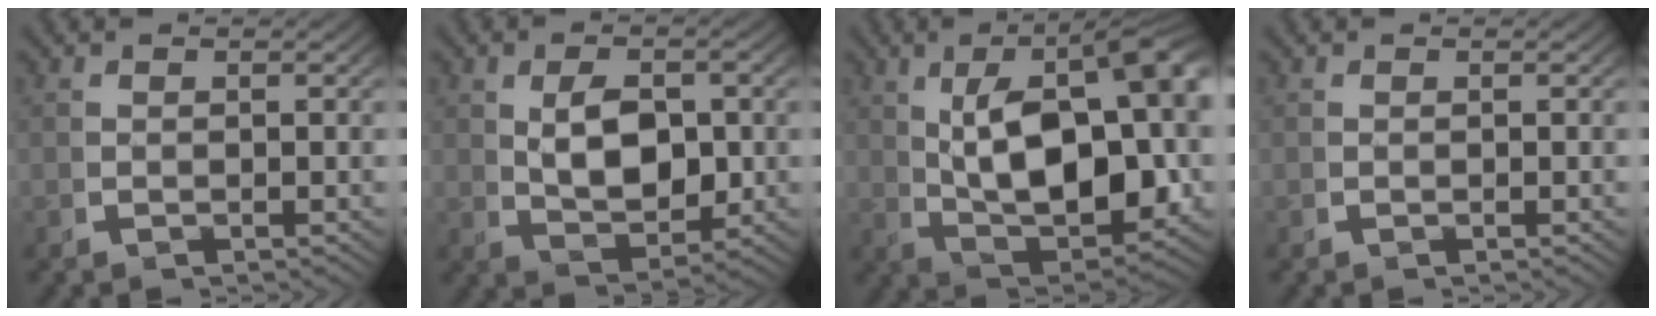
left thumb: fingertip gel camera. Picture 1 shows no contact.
{"total": 6.0, "force": [0.3, 3.7, 4.7], "torque": [-0.077, -0.015, 0.014]}
{"total": 15.7, "force": [-0.4, 8.3, 13.3], "torque": [-0.215, -0.027, 0.016]}
{"total": 0.0}